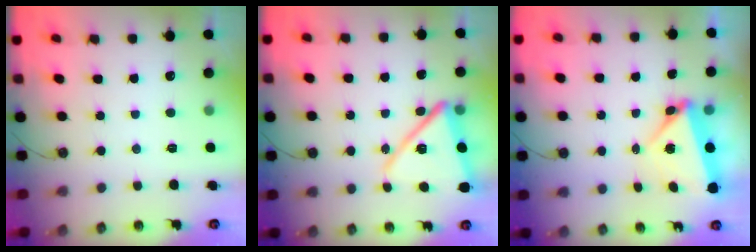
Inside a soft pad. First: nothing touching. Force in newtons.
{"total": 15.6, "press": 15.5, "slide": 1.3}
{"total": 5.6, "press": 5.2, "slide": 1.9}